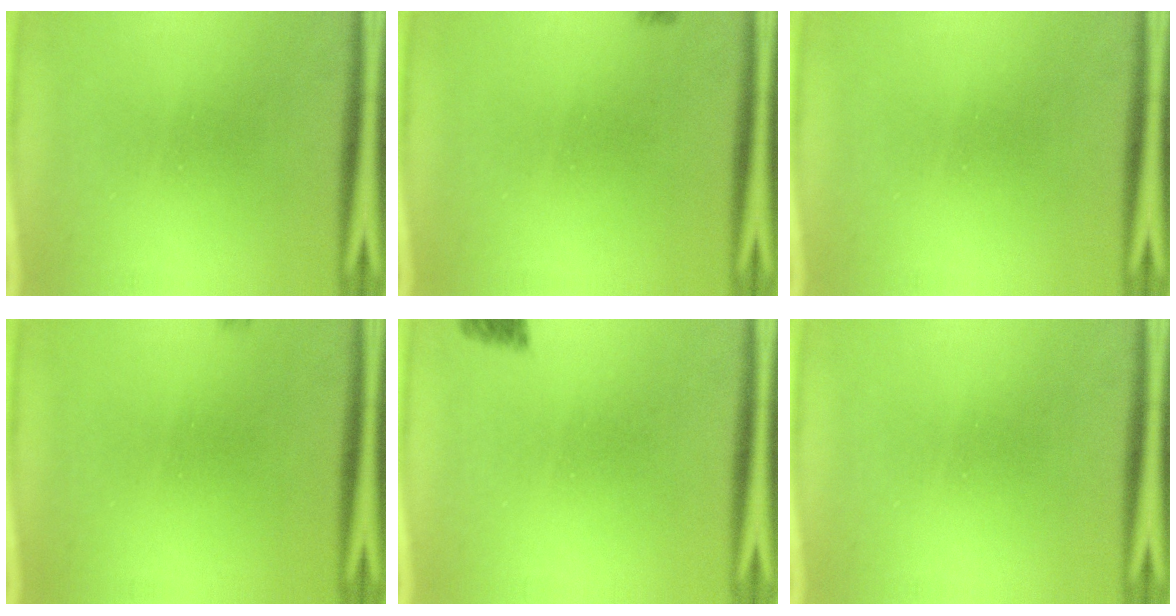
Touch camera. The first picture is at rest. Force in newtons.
{"total": 1.1}
{"total": 0.0}
{"total": 0.6}
{"total": 2.7}
{"total": 0.0}